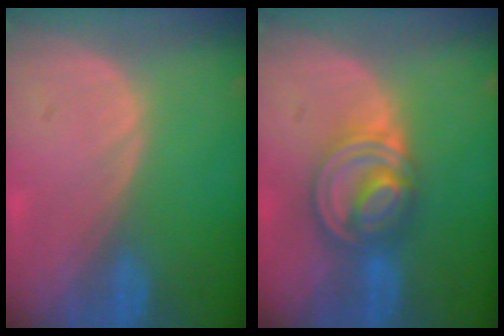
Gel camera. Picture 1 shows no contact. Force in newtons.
{"total": 8.2, "press": 6.9, "slide": 4.3}